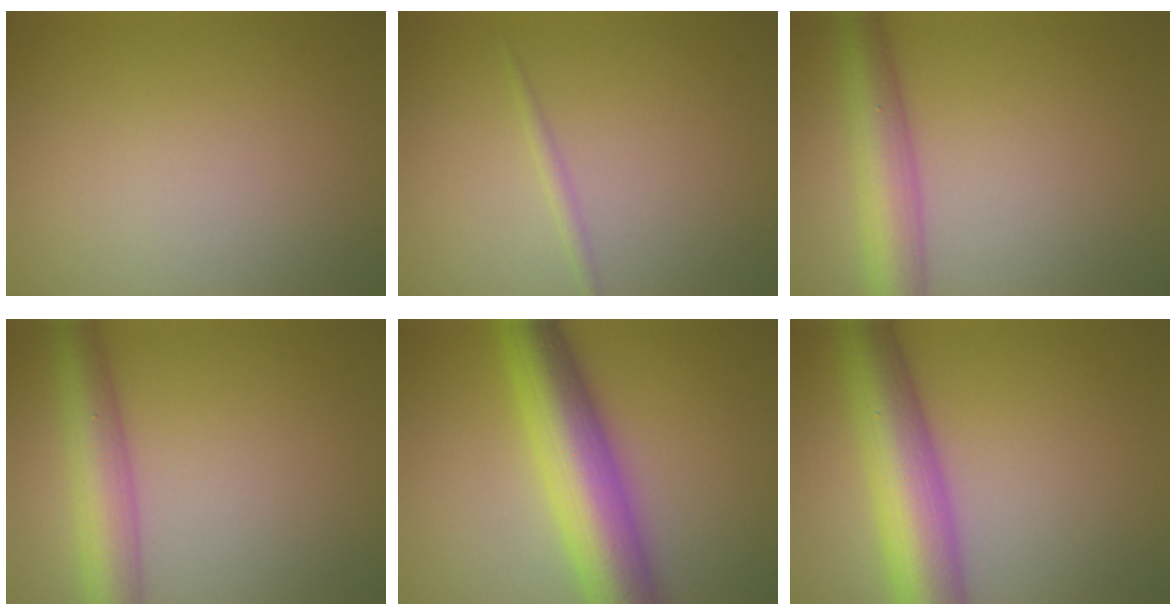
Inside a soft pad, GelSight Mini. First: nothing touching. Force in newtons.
{"total": 0.9, "press": 0.9, "slide": 0.1}
{"total": 5.7, "press": 5.7, "slide": 0.1}
{"total": 5.7, "press": 5.7, "slide": 0.1}
{"total": 9.6, "press": 9.6, "slide": 0.1}
{"total": 9.3, "press": 9.3, "slide": 0.2}